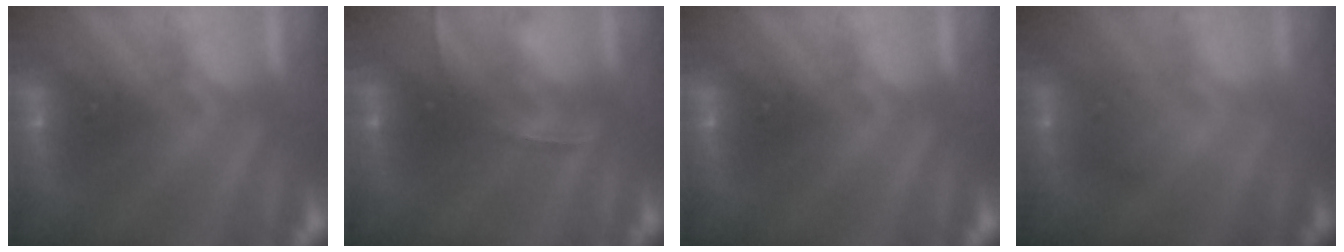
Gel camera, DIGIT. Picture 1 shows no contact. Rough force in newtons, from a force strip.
{"total": 2.5}
{"total": 0.0}
{"total": 1.9}